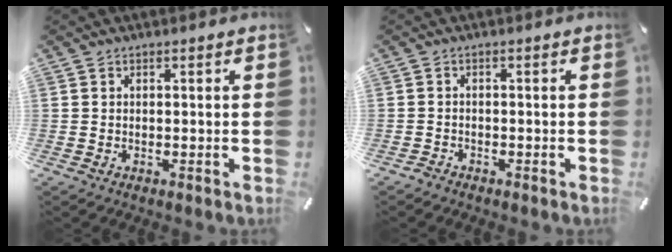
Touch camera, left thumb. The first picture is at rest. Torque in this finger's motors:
{"motor_torque": [-0.41, -0.03, -0.11, 0.03, 0.00]}